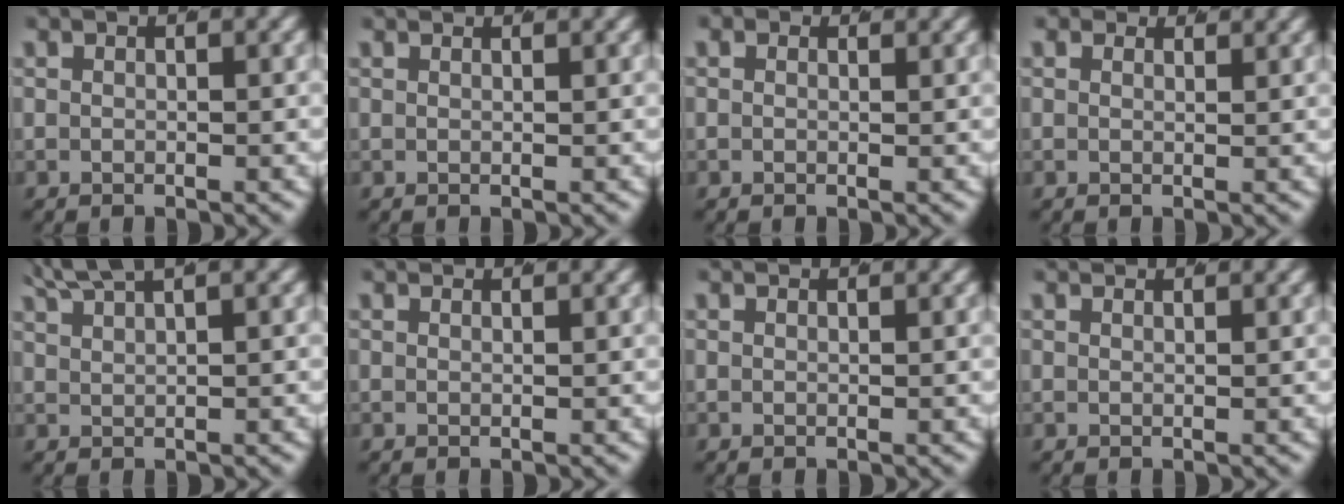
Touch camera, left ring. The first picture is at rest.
{"total": 0.9, "force": [0.8, -0.4, 0.0], "torque": [0.008, -0.002, 0.013]}
{"total": 0.9, "force": [0.6, 0.6, 0.3], "torque": [-0.002, -0.004, 0.008]}
{"total": 1.4, "force": [1.3, 0.3, 0.3], "torque": [-0.002, -0.004, 0.021]}
{"total": 4.2, "force": [3.8, 0.3, 1.8], "torque": [-0.025, 0.009, 0.069]}
{"total": 1.2, "force": [1.1, -0.5, 0.1], "torque": [0.009, -0.002, 0.018]}
{"total": 0.9, "force": [0.8, -0.4, 0.0], "torque": [0.008, -0.002, 0.014]}
{"total": 1.5, "force": [1.4, -0.6, 0.2], "torque": [0.008, 0.000, 0.022]}